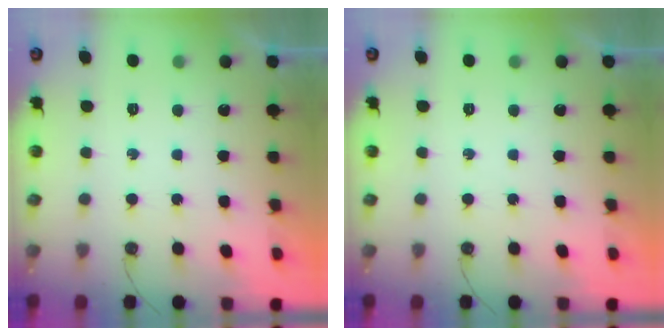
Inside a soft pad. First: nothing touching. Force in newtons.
{"total": 0.0}